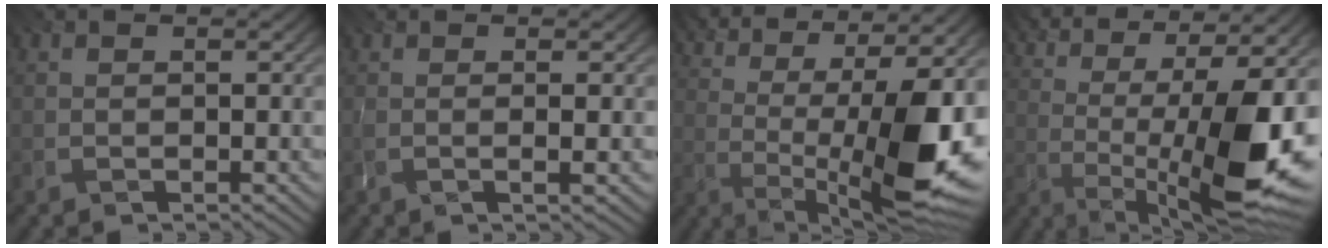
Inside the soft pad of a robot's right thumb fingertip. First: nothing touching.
{"total": 1.7, "force": [0.2, -0.1, 1.7], "torque": [-0.024, 0.002, -0.008]}
{"total": 16.8, "force": [1.2, 6.4, 15.5], "torque": [-0.222, 0.015, 0.025]}
{"total": 17.8, "force": [-0.1, 6.5, 16.6], "torque": [-0.240, 0.006, 0.001]}